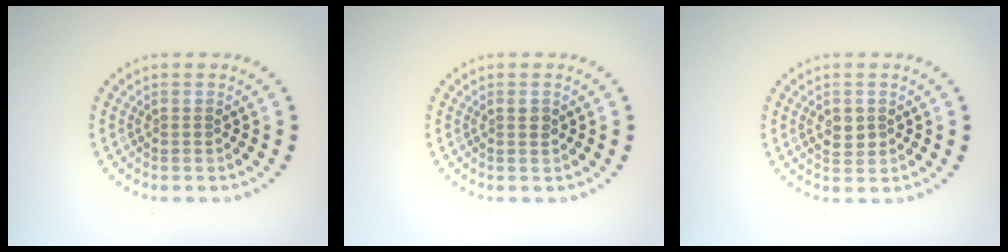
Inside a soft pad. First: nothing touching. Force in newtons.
{"total": 0.9, "press": 0.8, "slide": 0.3}
{"total": 1.8, "press": 1.7, "slide": 0.3}